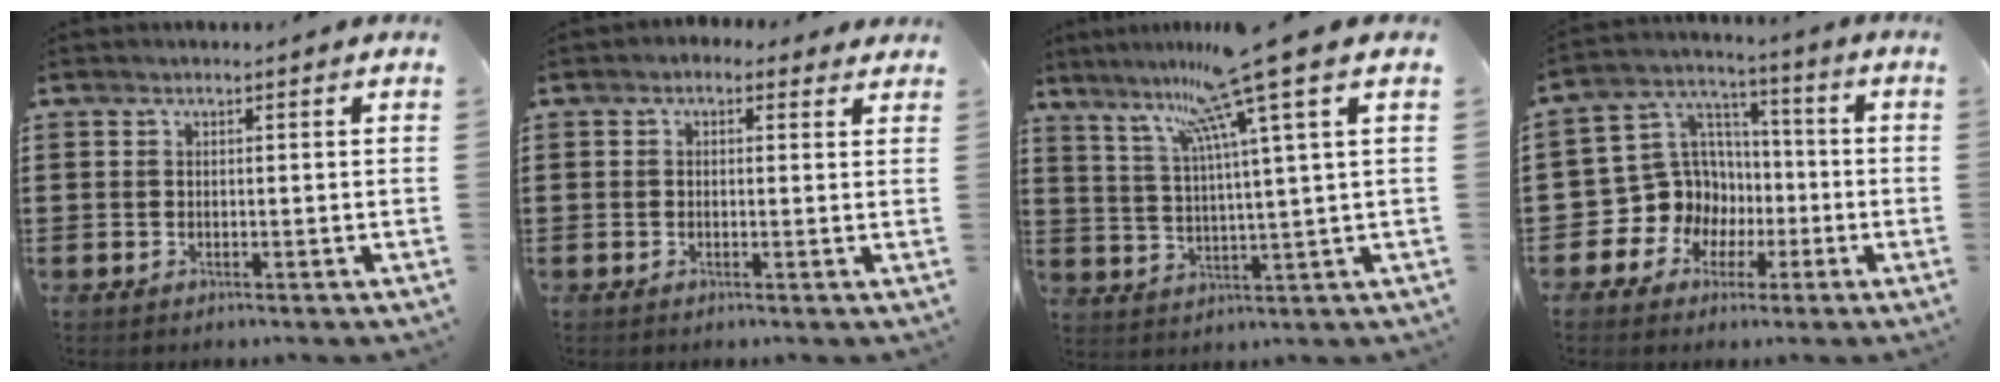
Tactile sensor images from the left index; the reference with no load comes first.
{"total": 1.3, "force": [0.4, 1.1, 0.6], "torque": [-0.016, 0.007, 0.006]}
{"total": 11.0, "force": [7.4, -2.0, 7.9], "torque": [-0.168, -0.038, 0.110]}
{"total": 10.0, "force": [-1.5, 9.6, 2.0], "torque": [-0.095, -0.002, -0.020]}